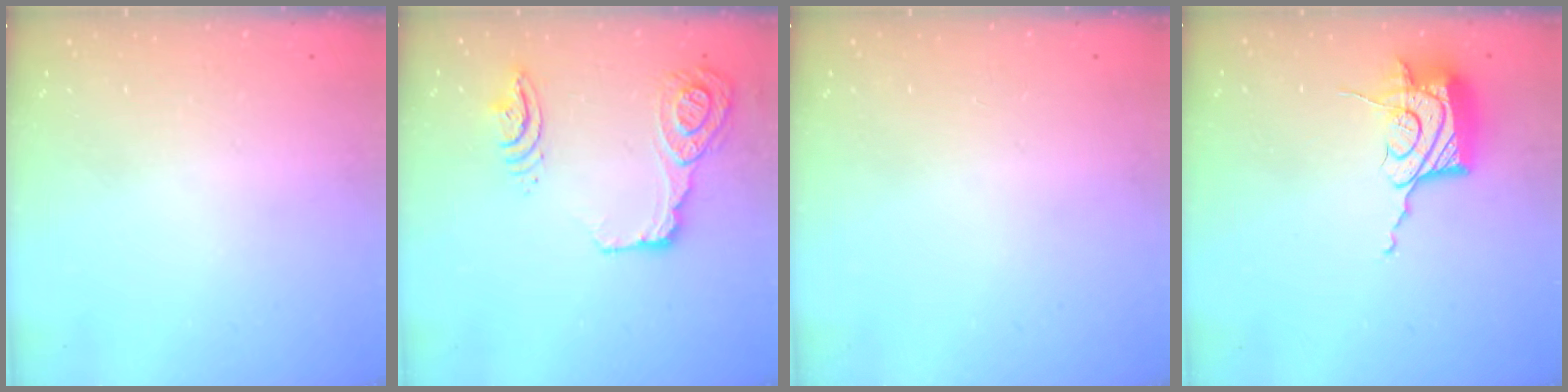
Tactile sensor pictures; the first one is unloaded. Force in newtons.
{"total": 30.8, "press": 21.2, "slide": 22.4}
{"total": 0.0}
{"total": 17.2, "press": 17.1, "slide": 0.7}